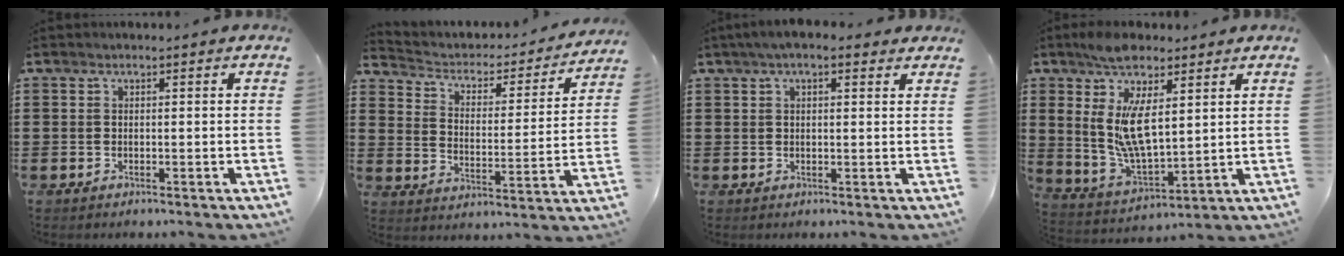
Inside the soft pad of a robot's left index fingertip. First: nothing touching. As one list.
[{"total": 2.6, "force": [2.0, 1.5, 0.8], "torque": [-0.032, -0.020, 0.023]}, {"total": 3.2, "force": [1.8, 1.1, 2.3], "torque": [-0.049, 0.009, 0.032]}, {"total": 11.9, "force": [4.8, 5.1, 9.6], "torque": [-0.207, -0.016, 0.086]}]